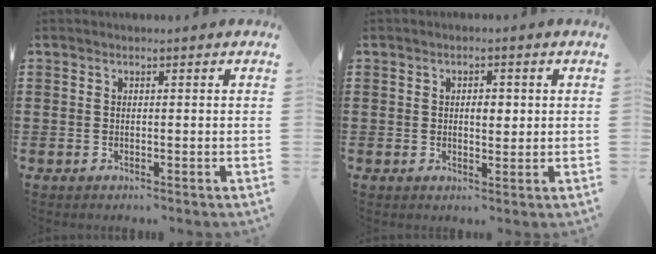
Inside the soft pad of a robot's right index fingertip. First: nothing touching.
{"total": 2.4, "force": [0.3, 1.2, 2.0], "torque": [-0.033, 0.004, 0.001]}